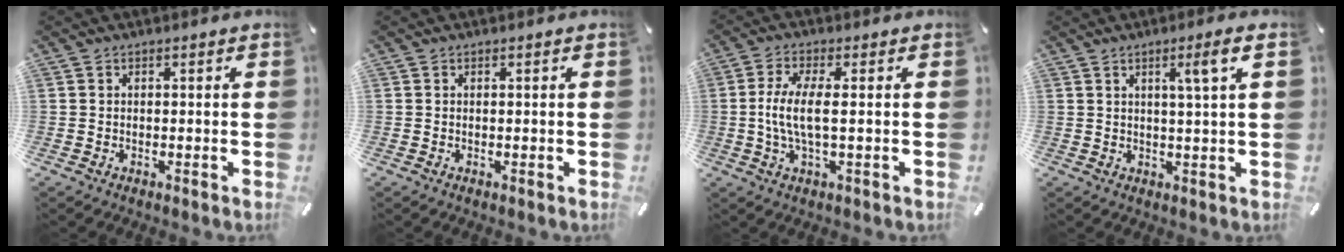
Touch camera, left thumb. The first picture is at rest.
{"total": 0.0}
{"total": 7.7, "force": [0.0, 1.9, 7.5], "torque": [-0.156, -0.011, -0.004]}
{"total": 5.4, "force": [2.3, -0.1, 4.9], "torque": [-0.092, -0.005, 0.033]}